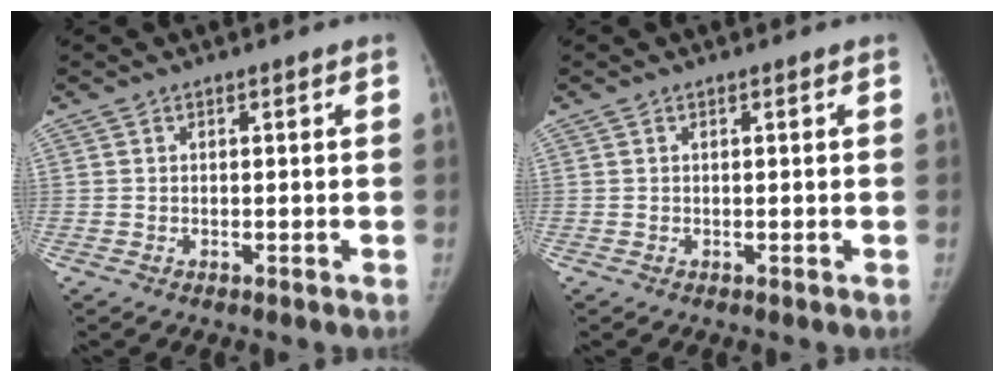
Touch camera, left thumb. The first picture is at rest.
{"total": 0.0}